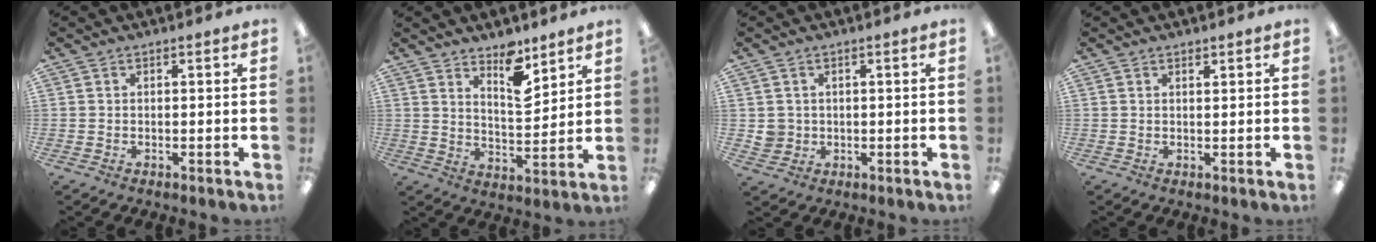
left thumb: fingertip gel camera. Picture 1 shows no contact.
{"total": 9.4, "force": [7.1, 3.5, 5.1], "torque": [-0.062, -0.049, 0.119]}
{"total": 3.0, "force": [0.7, 2.9, 0.3], "torque": [-0.013, 0.006, 0.014]}
{"total": 1.0, "force": [1.0, 0.3, 0.3], "torque": [-0.006, -0.001, 0.018]}